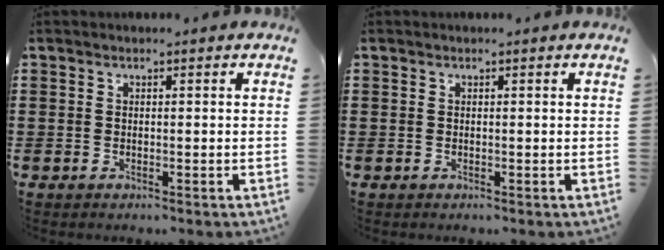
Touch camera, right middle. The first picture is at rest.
{"total": 0.0}